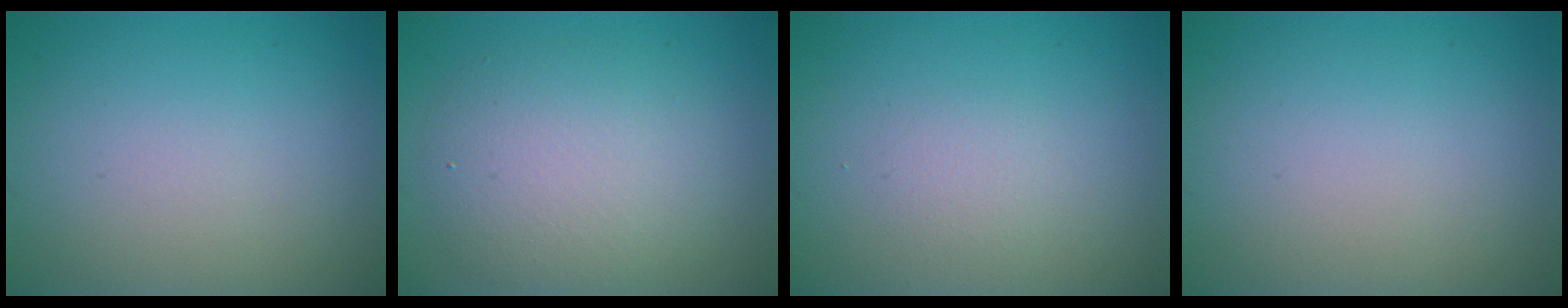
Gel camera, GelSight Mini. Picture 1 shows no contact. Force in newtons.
{"total": 4.9, "press": 4.9, "slide": 0.3}
{"total": 1.2, "press": 1.2, "slide": 0.1}
{"total": 0.0}